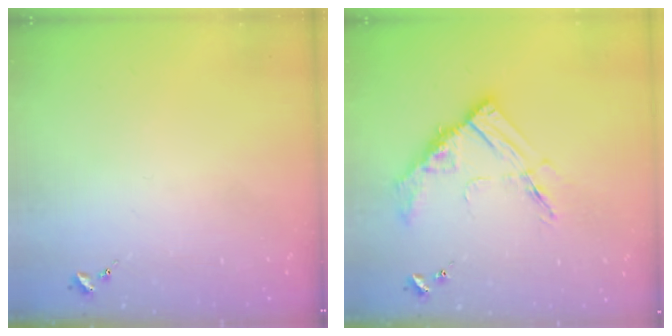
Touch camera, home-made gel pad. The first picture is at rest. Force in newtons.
{"total": 12.4, "press": 12.4, "slide": 0.9}